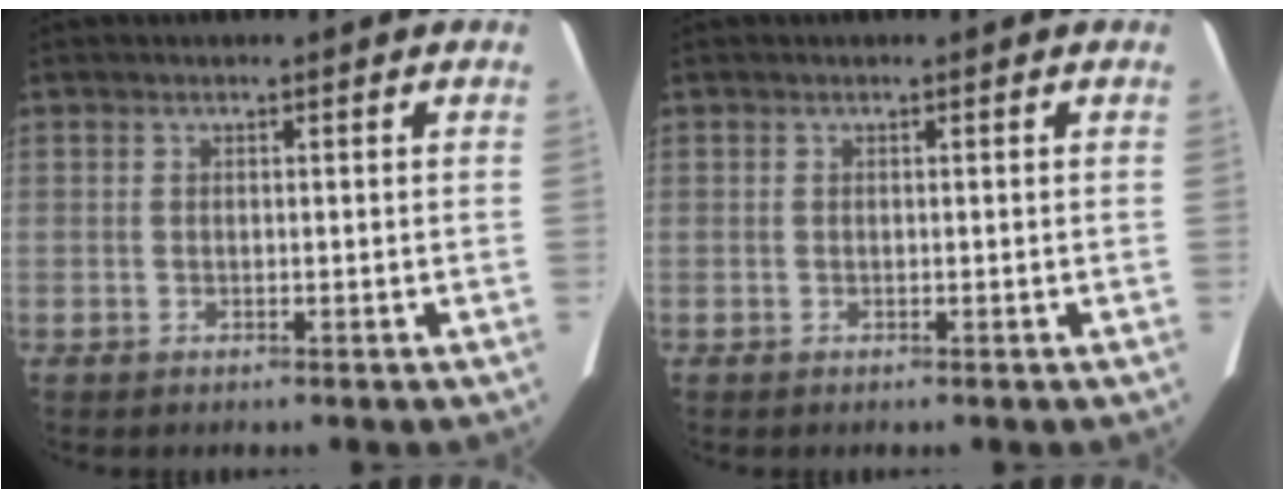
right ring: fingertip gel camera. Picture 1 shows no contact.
{"total": 0.0}